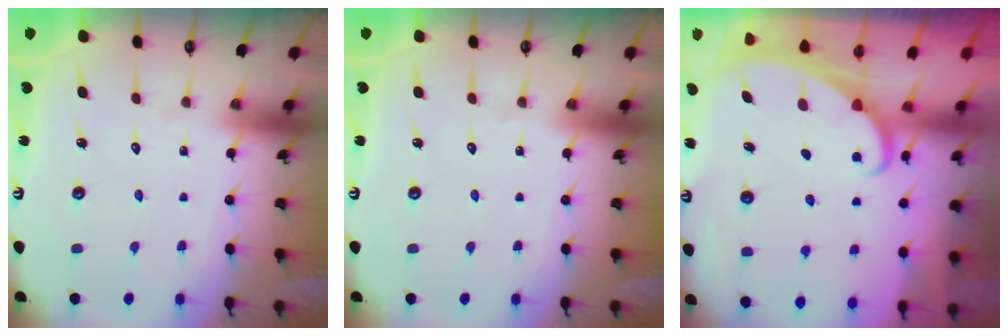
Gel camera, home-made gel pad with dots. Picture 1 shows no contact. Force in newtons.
{"total": 0.0}
{"total": 1.9, "press": 1.9, "slide": 0.3}